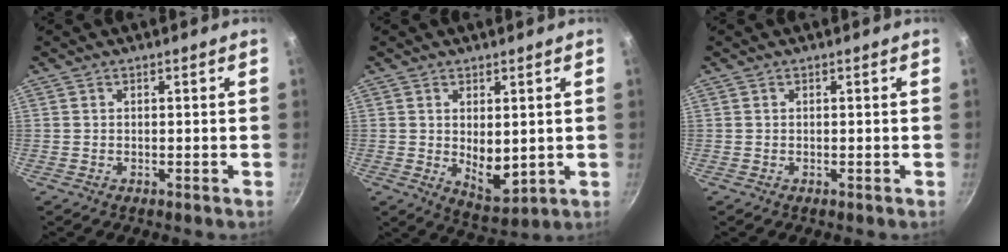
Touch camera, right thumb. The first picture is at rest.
{"total": 7.5, "force": [0.5, 4.0, 6.3], "torque": [-0.083, -0.025, 0.023]}
{"total": 0.0}